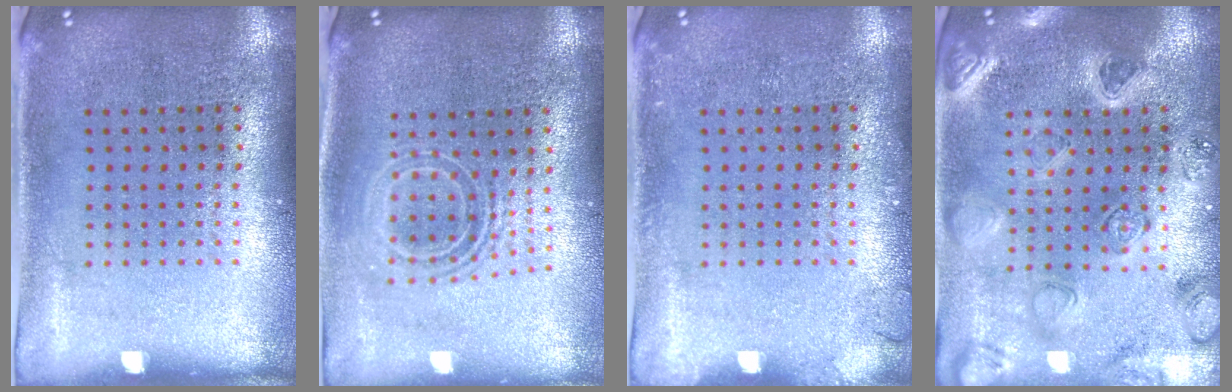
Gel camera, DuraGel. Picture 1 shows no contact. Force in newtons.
{"total": 1.6, "press": 1.3, "slide": 1.0}
{"total": 1.0, "press": 1.0, "slide": 0.1}
{"total": 2.3, "press": 2.2, "slide": 0.3}